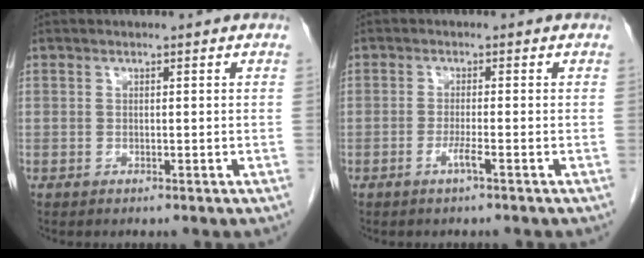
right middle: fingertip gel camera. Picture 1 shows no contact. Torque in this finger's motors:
{"motor_torque": [0.74, -0.28, 0.02, 0.04]}